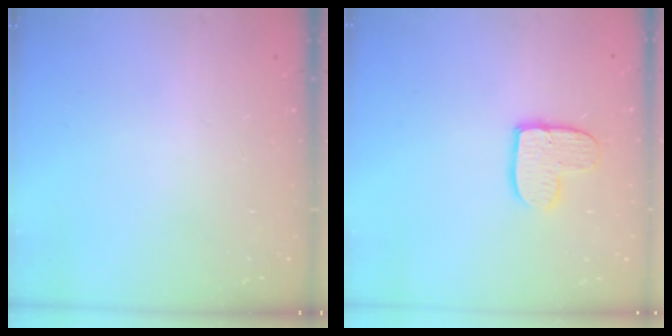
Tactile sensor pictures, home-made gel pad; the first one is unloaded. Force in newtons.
{"total": 9.4, "press": 9.3, "slide": 0.7}